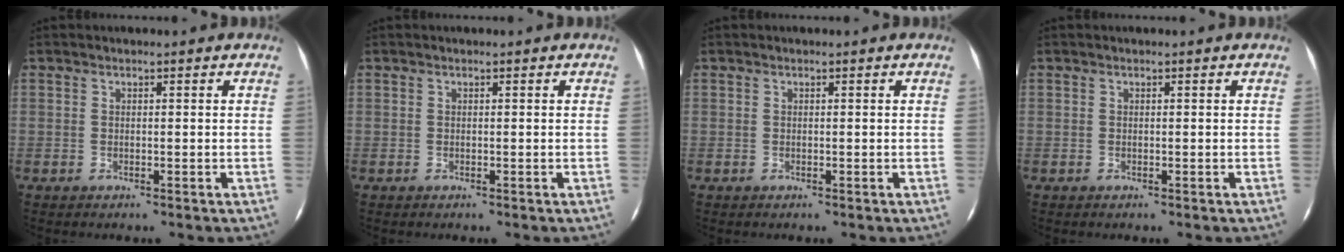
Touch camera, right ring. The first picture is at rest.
{"total": 0.0}
{"total": 0.0}
{"total": 0.0}